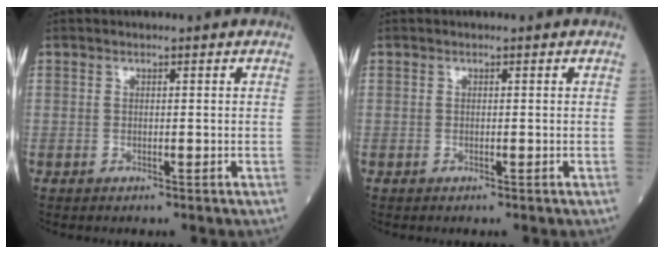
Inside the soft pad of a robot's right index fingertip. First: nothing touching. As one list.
[{"total": 0.0}]